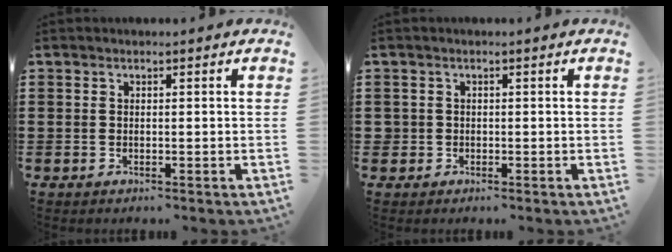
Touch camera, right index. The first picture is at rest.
{"total": 1.1, "force": [-0.2, 1.0, 0.2], "torque": [-0.006, 0.004, -0.006]}